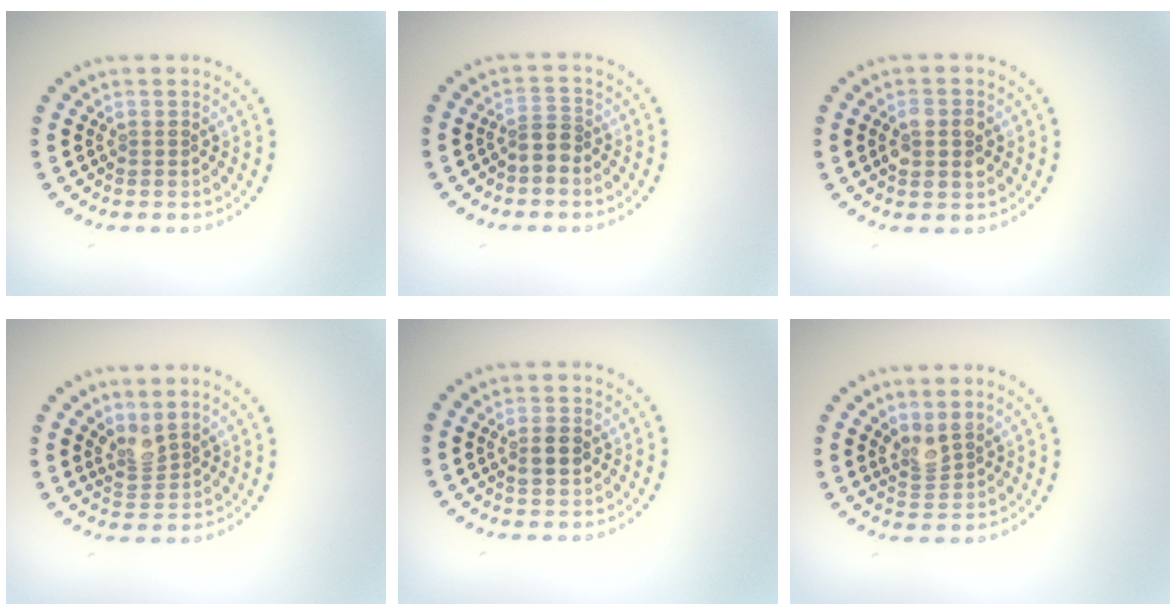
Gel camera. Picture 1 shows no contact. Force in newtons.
{"total": 2.1, "press": 1.6, "slide": 1.3}
{"total": 3.0, "press": 2.9, "slide": 0.2}
{"total": 2.1, "press": 1.6, "slide": 1.3}
{"total": 1.8, "press": 1.8, "slide": 0.2}
{"total": 2.0, "press": 1.6, "slide": 1.3}